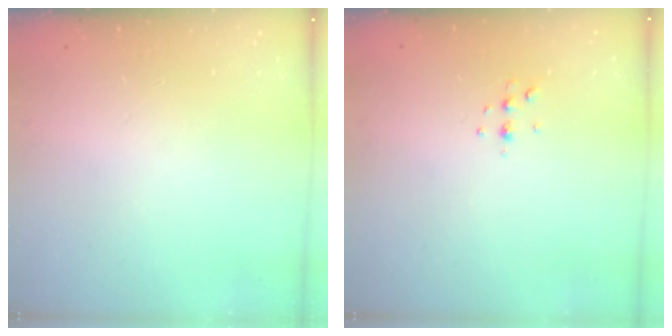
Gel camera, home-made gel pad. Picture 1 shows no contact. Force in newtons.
{"total": 3.7, "press": 3.6, "slide": 0.7}